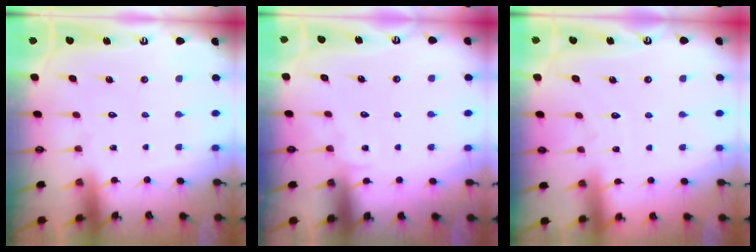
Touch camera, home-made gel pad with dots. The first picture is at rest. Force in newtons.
{"total": 2.4, "press": 2.4, "slide": 0.2}
{"total": 2.7, "press": 2.7, "slide": 0.4}